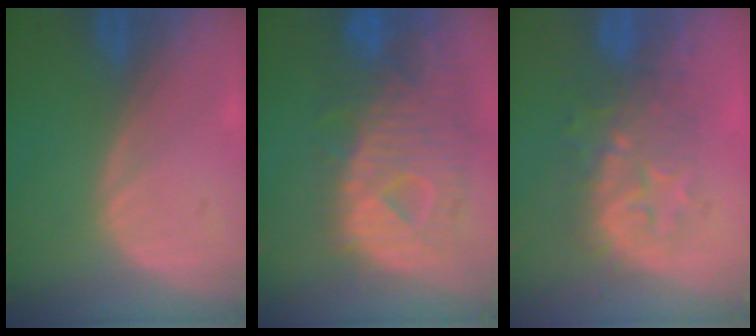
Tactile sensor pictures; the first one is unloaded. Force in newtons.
{"total": 12.5, "press": 10.8, "slide": 6.4}
{"total": 7.9, "press": 7.8, "slide": 1.6}